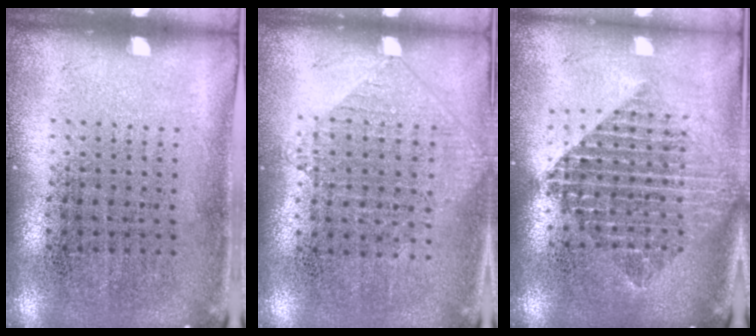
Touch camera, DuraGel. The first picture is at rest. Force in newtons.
{"total": 1.0, "press": 0.9, "slide": 0.4}
{"total": 2.0, "press": 1.6, "slide": 1.1}